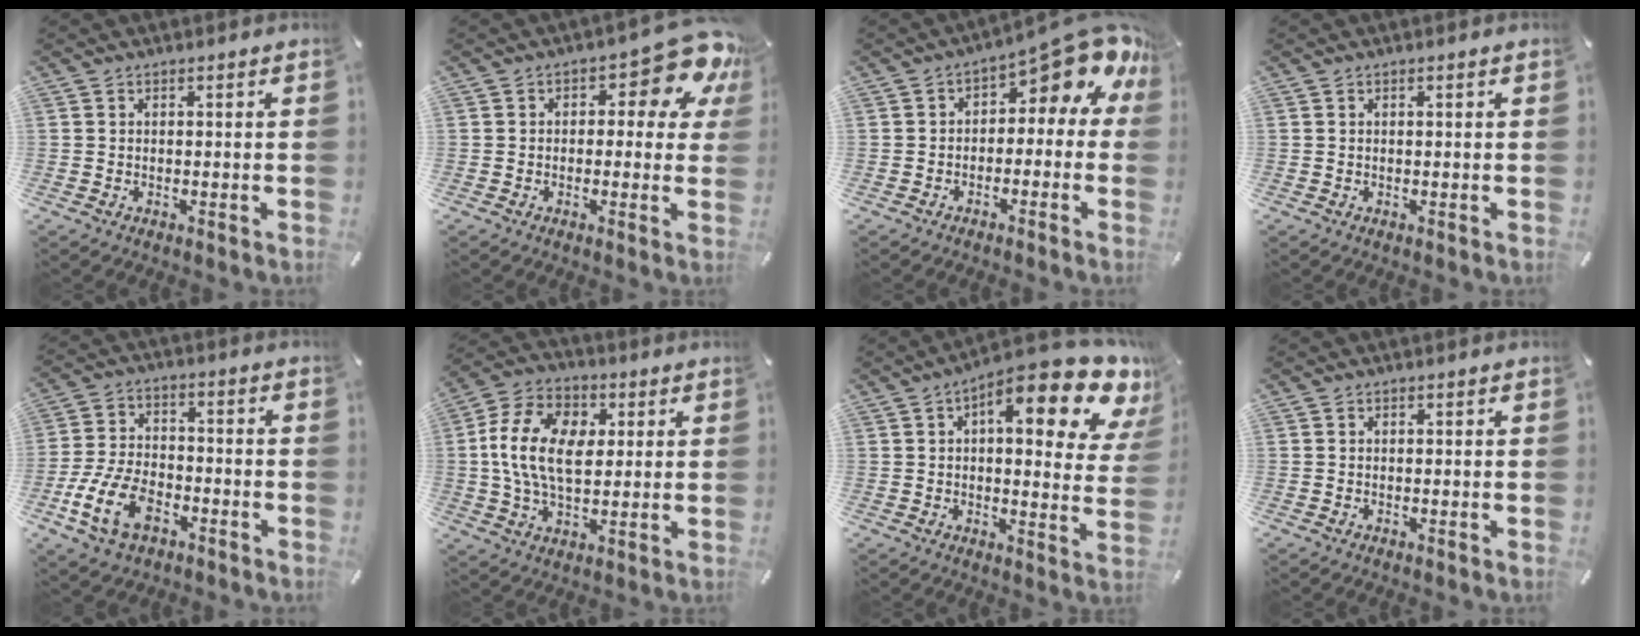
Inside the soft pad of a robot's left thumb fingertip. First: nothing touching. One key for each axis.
{"total": 11.4, "fx": 5.8, "fy": 4.8, "fz": 8.6, "tx": -0.108, "ty": -0.043, "tz": 0.096}
{"total": 10.7, "fx": 5.9, "fy": 4.2, "fz": 7.9, "tx": -0.104, "ty": -0.055, "tz": 0.095}
{"total": 0.6, "fx": 0.1, "fy": 0.0, "fz": 0.6, "tx": -0.009, "ty": 0.001, "tz": 0.001}
{"total": 12.7, "fx": -5.9, "fy": 7.8, "fz": 8.1, "tx": -0.176, "ty": 0.024, "tz": -0.106}
{"total": 15.2, "fx": 1.6, "fy": 10.2, "fz": 11.1, "tx": -0.231, "ty": 0.016, "tz": 0.030}
{"total": 17.5, "fx": 9.6, "fy": 5.9, "fz": 13.5, "tx": -0.184, "ty": -0.065, "tz": 0.149}
{"total": 0.0}